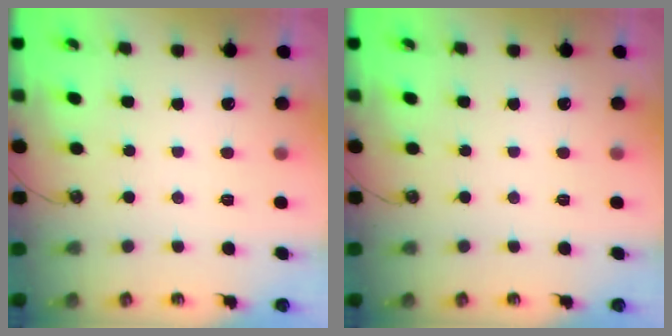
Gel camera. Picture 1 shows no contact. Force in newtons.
{"total": 0.0}